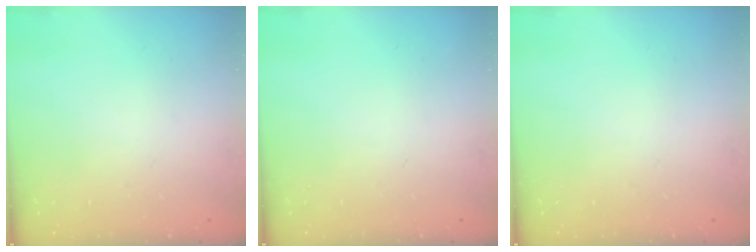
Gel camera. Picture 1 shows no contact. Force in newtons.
{"total": 0.0}
{"total": 0.0}